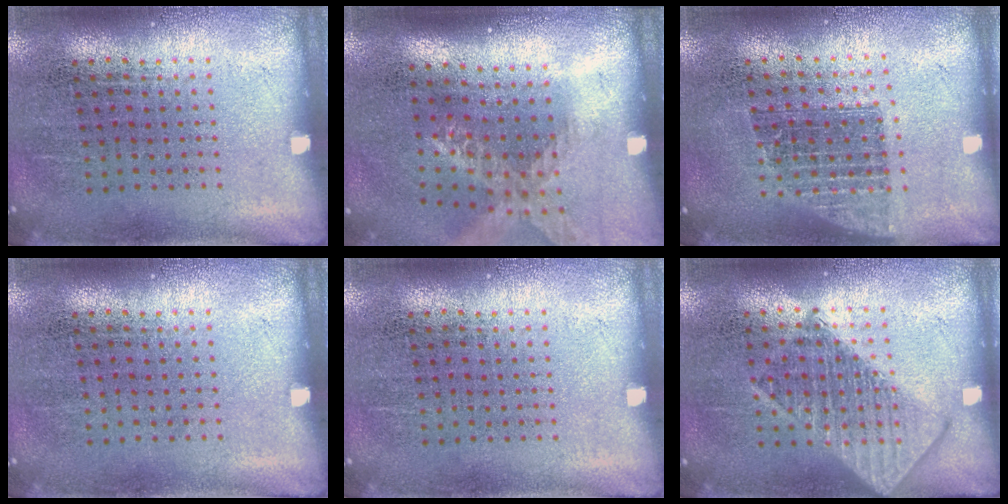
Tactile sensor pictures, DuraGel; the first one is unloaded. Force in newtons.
{"total": 1.6, "press": 1.4, "slide": 0.9}
{"total": 1.4, "press": 1.2, "slide": 0.7}
{"total": 0.0}
{"total": 0.0}
{"total": 3.0, "press": 2.9, "slide": 0.5}